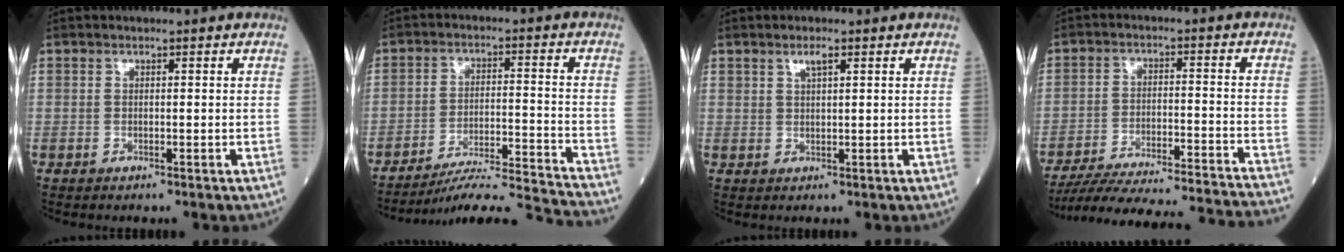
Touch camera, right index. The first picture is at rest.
{"total": 16.4, "force": [-15.7, -2.5, 3.9], "torque": [-0.052, -0.014, -0.231]}
{"total": 1.9, "force": [1.1, 0.4, 1.4], "torque": [-0.028, 0.002, 0.022]}
{"total": 28.0, "force": [-26.0, -0.2, 10.4], "torque": [-0.112, -0.047, -0.352]}